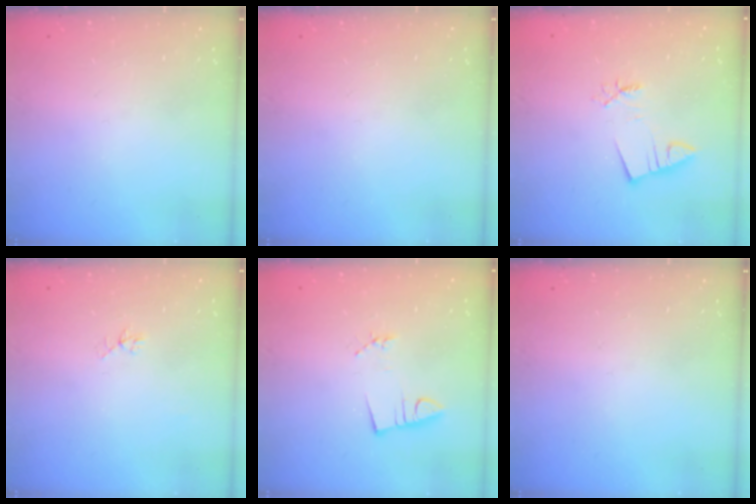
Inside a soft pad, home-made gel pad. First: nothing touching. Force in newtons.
{"total": 0.0}
{"total": 3.1, "press": 3.0, "slide": 0.4}
{"total": 3.8, "press": 3.8, "slide": 0.3}
{"total": 2.9, "press": 1.4, "slide": 2.5}
{"total": 0.0}